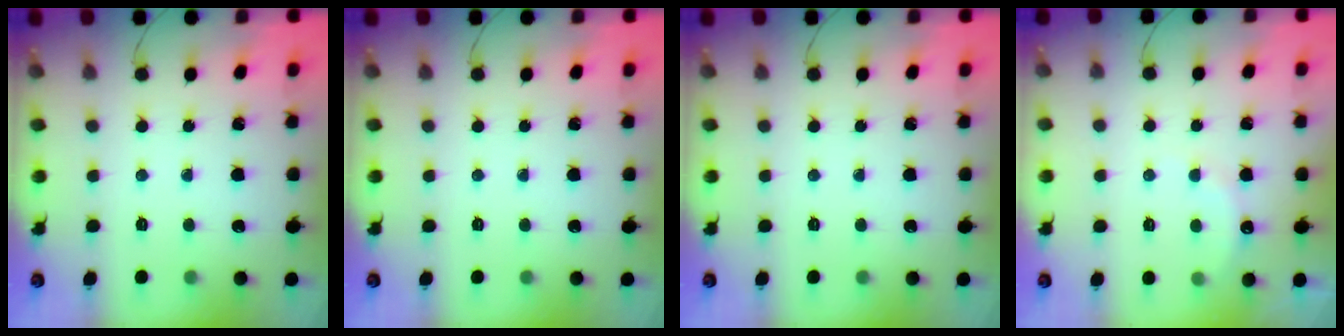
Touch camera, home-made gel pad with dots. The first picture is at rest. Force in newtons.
{"total": 0.0}
{"total": 0.0}
{"total": 6.4, "press": 6.3, "slide": 1.2}